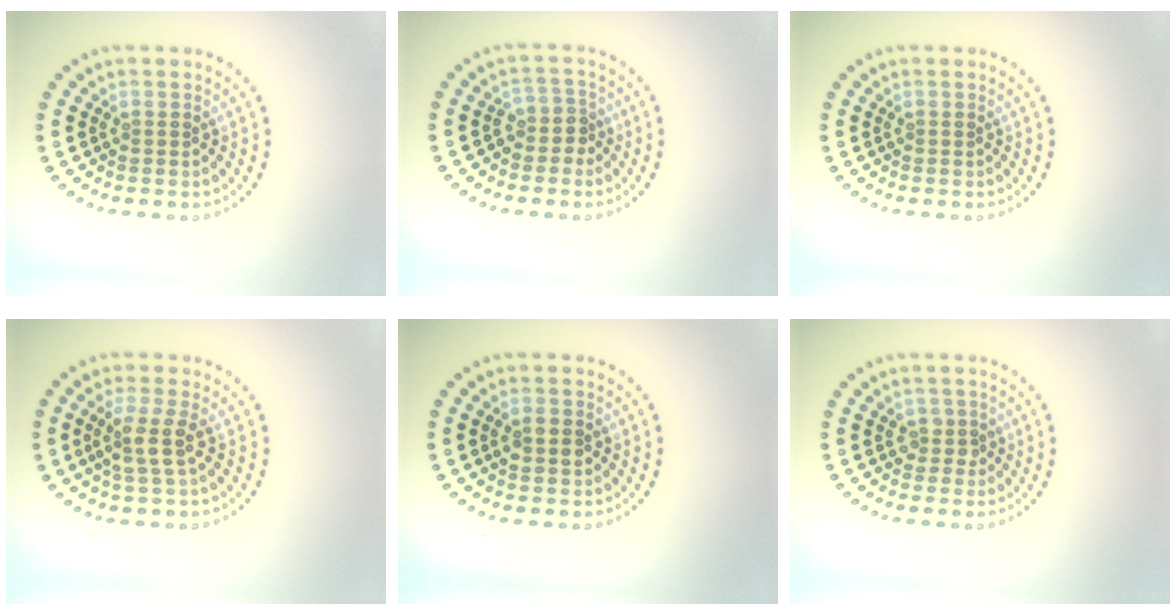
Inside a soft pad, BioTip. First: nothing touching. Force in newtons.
{"total": 2.0, "press": 1.5, "slide": 1.3}
{"total": 0.0}
{"total": 2.6, "press": 2.1, "slide": 1.5}
{"total": 2.2, "press": 2.2, "slide": 0.0}
{"total": 1.2, "press": 1.0, "slide": 0.7}